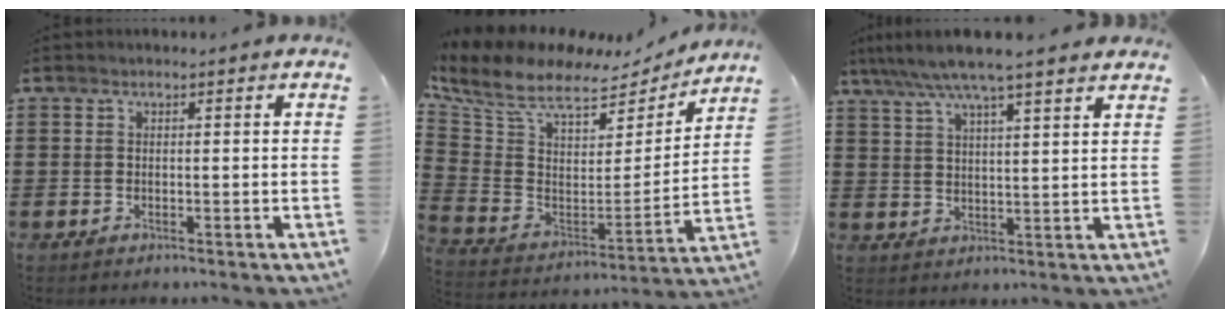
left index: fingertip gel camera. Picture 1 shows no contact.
{"total": 9.3, "force": [7.0, 3.9, 4.9], "torque": [-0.127, -0.041, 0.122]}
{"total": 6.5, "force": [5.5, 0.0, 3.5], "torque": [-0.083, -0.018, 0.095]}